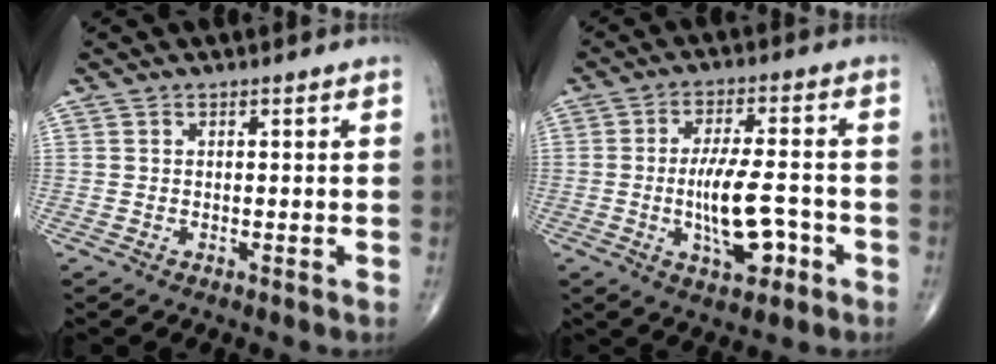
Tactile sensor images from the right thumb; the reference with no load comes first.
{"total": 10.7, "force": [-2.7, 4.1, 9.5], "torque": [-0.160, 0.014, -0.042]}